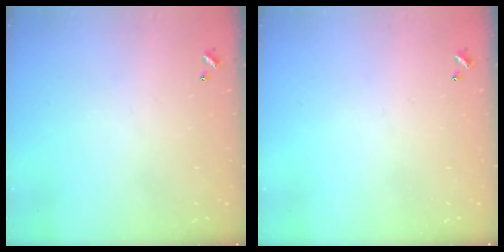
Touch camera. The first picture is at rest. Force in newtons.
{"total": 0.0}